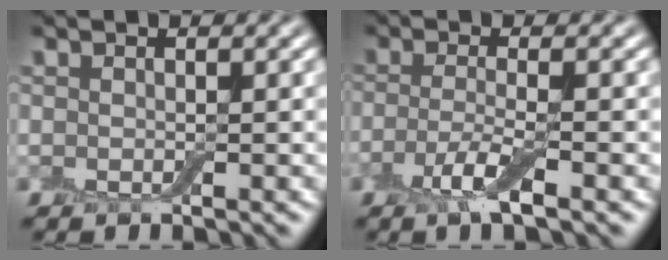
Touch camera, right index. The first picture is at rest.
{"total": 3.1, "force": [-1.5, 0.6, 2.7], "torque": [-0.057, -0.003, -0.035]}